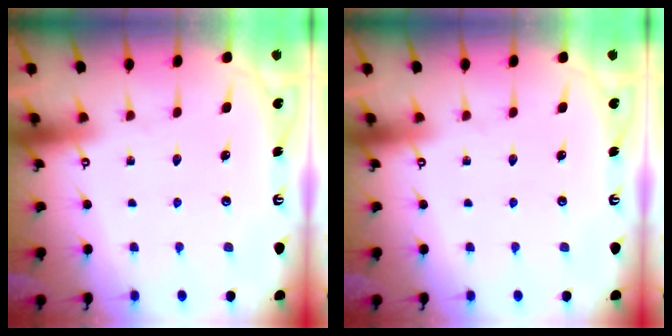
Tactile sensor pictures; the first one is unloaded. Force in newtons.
{"total": 0.0}